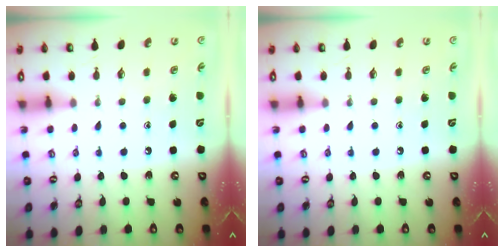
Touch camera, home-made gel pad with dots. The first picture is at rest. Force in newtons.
{"total": 0.0}